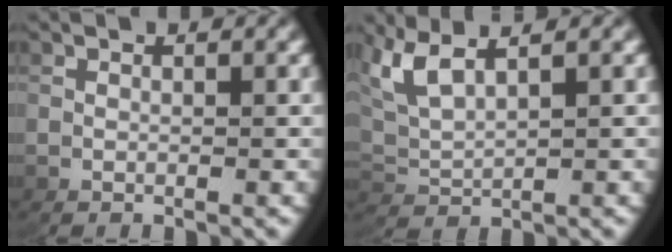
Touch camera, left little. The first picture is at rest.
{"total": 5.2, "force": [2.5, 3.2, 3.2], "torque": [-0.096, -0.002, 0.051]}